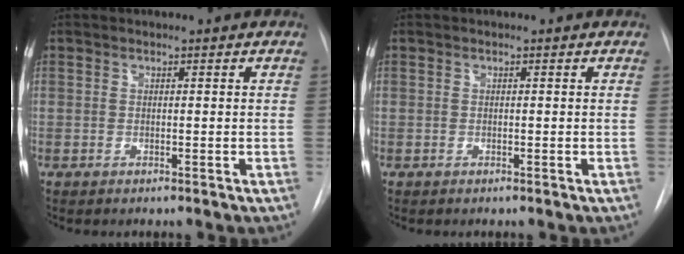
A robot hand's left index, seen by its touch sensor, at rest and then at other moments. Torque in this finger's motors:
{"motor_torque": [0.00, 0.00, 0.00, 0.00]}